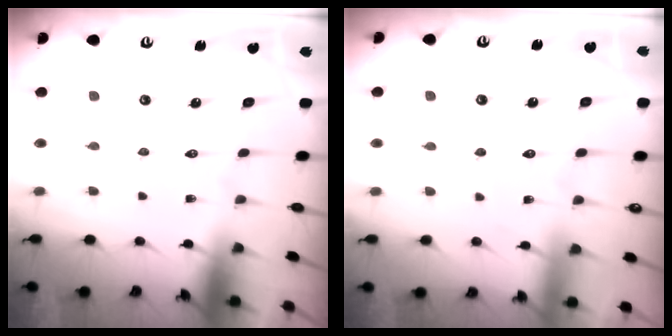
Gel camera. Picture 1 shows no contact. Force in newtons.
{"total": 2.9, "press": 2.8, "slide": 0.4}